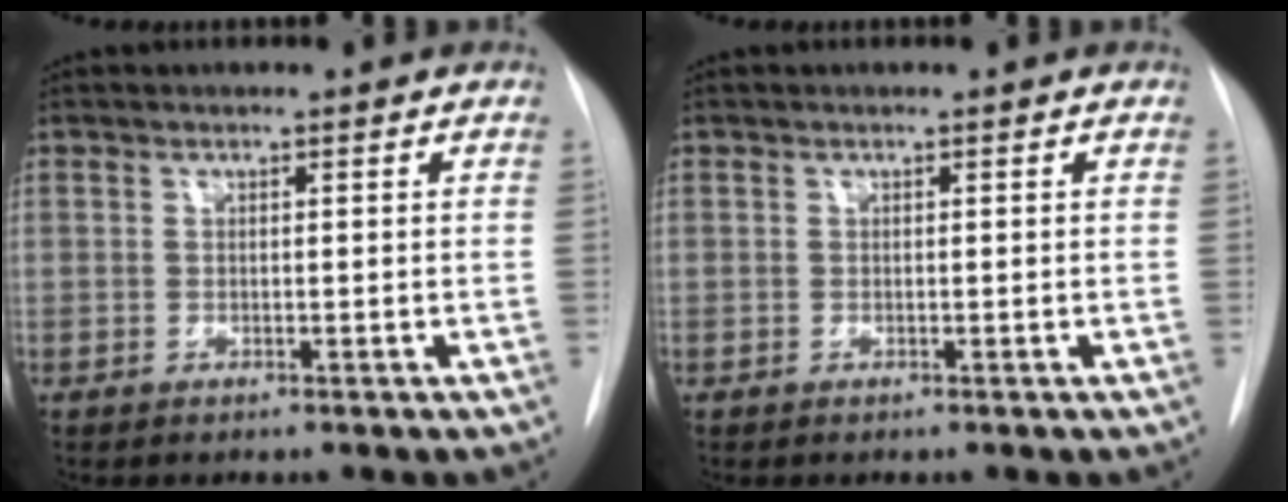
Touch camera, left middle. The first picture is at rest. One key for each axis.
{"total": 0.0}